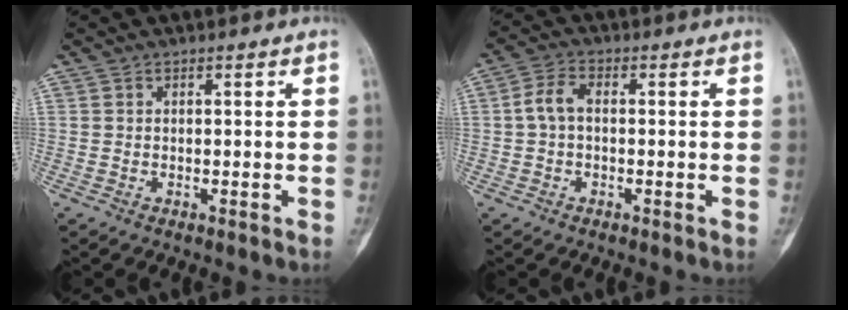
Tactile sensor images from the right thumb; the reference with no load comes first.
{"total": 4.6, "force": [-0.1, 2.8, 3.6], "torque": [-0.072, 0.015, -0.009]}